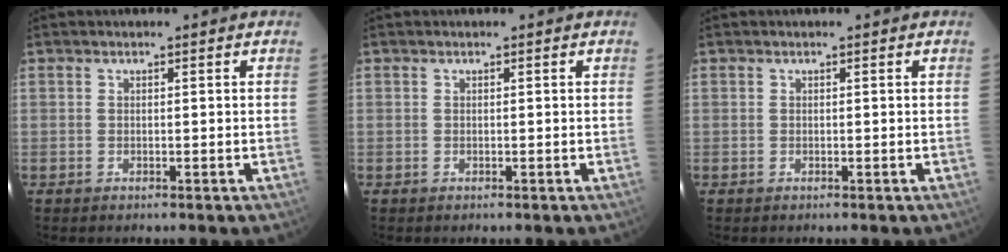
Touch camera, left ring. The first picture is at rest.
{"total": 0.0}
{"total": 0.0}